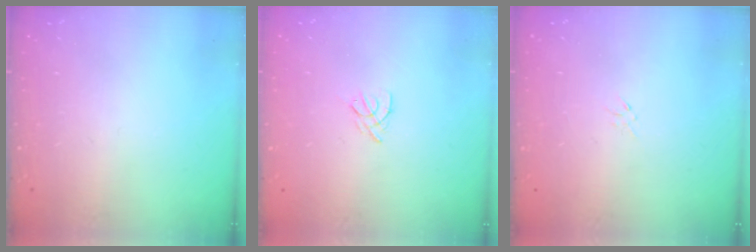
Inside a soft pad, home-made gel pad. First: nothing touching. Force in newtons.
{"total": 2.5, "press": 2.4, "slide": 0.6}
{"total": 0.9, "press": 0.8, "slide": 0.4}